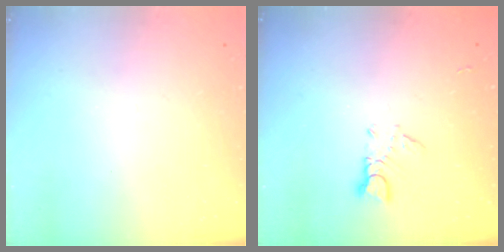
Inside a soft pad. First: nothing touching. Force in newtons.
{"total": 2.7, "press": 2.6, "slide": 0.3}